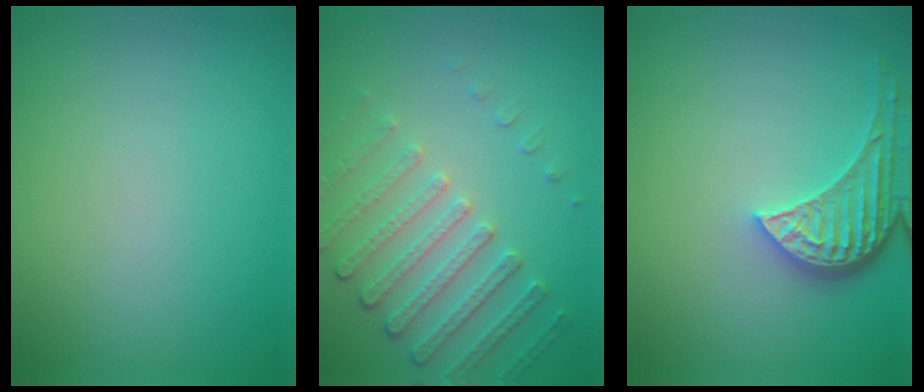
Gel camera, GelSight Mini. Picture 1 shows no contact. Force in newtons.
{"total": 4.5, "press": 3.4, "slide": 2.9}
{"total": 4.3, "press": 3.5, "slide": 2.6}